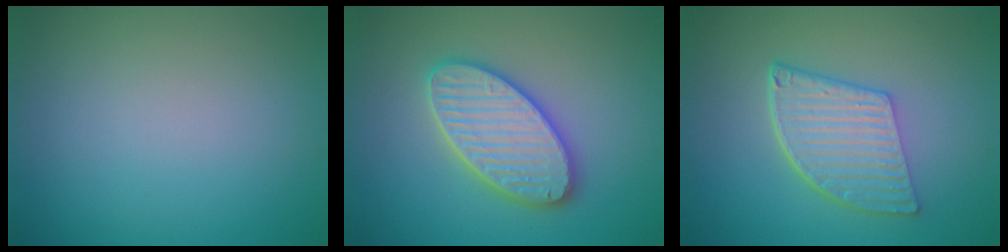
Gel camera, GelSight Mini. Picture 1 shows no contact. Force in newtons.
{"total": 5.8, "press": 5.8, "slide": 0.6}
{"total": 5.8, "press": 4.2, "slide": 4.0}